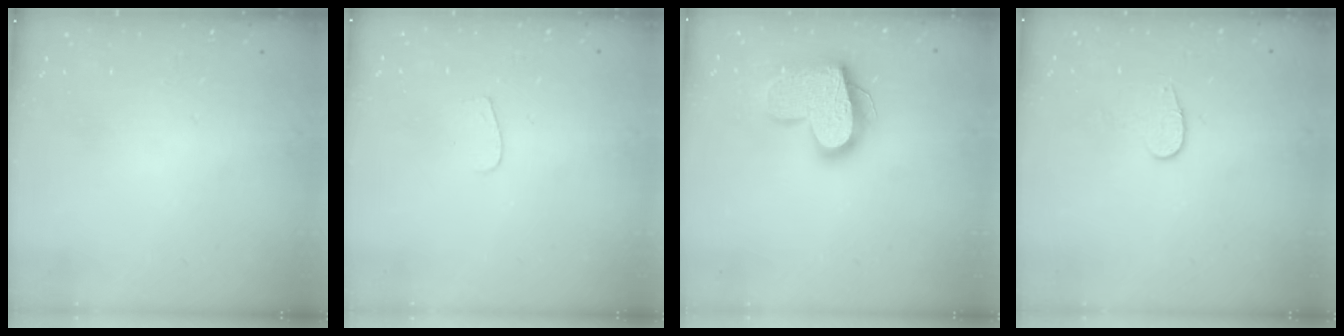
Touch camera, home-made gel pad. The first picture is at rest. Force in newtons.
{"total": 3.5, "press": 3.5, "slide": 0.3}
{"total": 17.7, "press": 17.7, "slide": 1.5}
{"total": 7.7, "press": 7.6, "slide": 0.5}